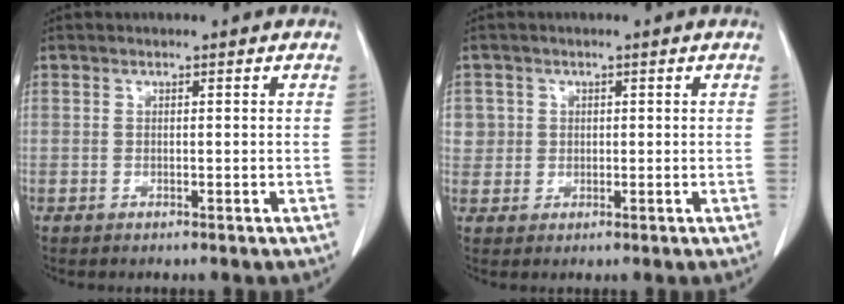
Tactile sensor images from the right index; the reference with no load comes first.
{"total": 2.8, "force": [0.7, 2.8, -0.1], "torque": [0.022, 0.003, 0.009]}